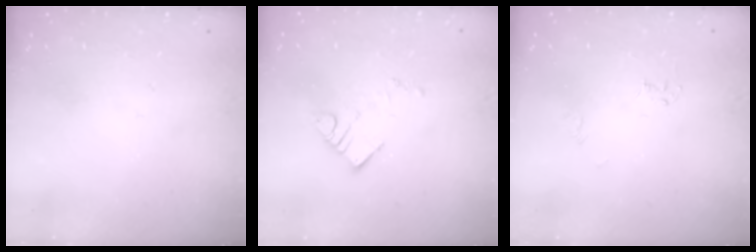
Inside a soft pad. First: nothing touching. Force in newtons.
{"total": 5.9, "press": 5.9, "slide": 0.3}
{"total": 2.8, "press": 2.8, "slide": 0.4}